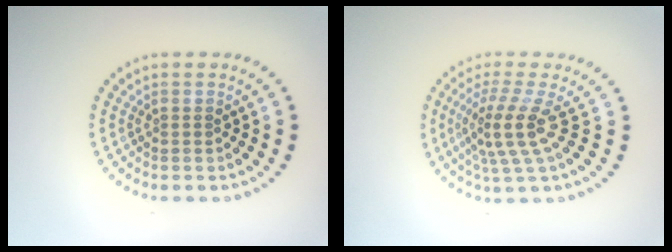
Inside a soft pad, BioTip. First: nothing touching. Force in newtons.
{"total": 3.8, "press": 2.7, "slide": 2.7}